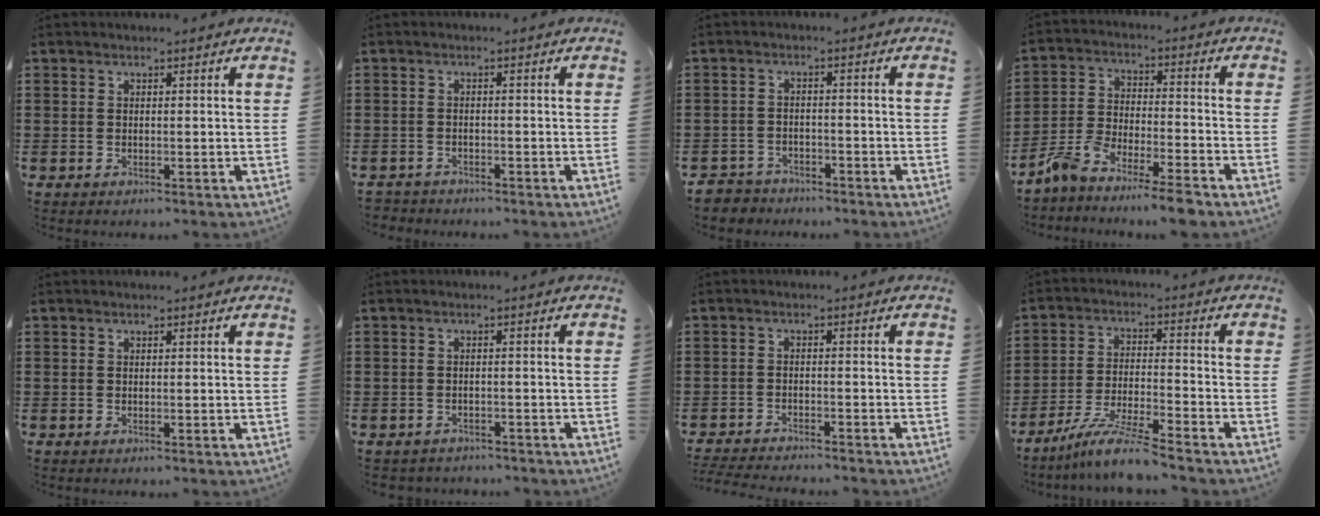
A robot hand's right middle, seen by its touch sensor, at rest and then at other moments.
{"total": 1.4, "force": [-1.4, 0.2, -0.1], "torque": [-0.004, -0.001, -0.030]}
{"total": 3.0, "force": [-2.9, 0.7, -0.3], "torque": [-0.006, -0.003, -0.063]}
{"total": 6.6, "force": [-6.3, -0.1, 2.0], "torque": [-0.045, -0.001, -0.124]}
{"total": 0.0}
{"total": 1.5, "force": [-1.5, 0.3, -0.1], "torque": [-0.005, -0.001, -0.034]}
{"total": 3.0, "force": [-3.0, 0.0, 0.3], "torque": [-0.016, -0.006, -0.063]}
{"total": 7.8, "force": [-6.7, -0.2, 4.1], "torque": [-0.088, -0.014, -0.130]}